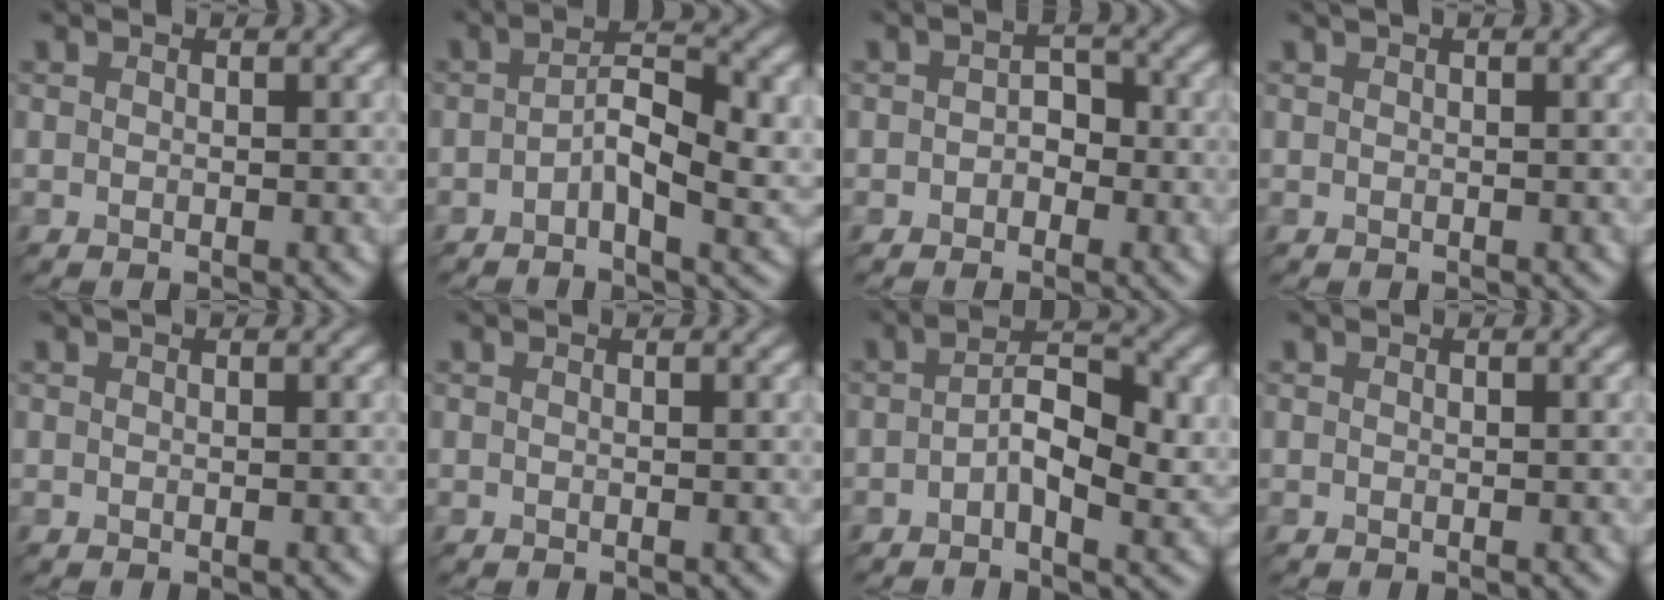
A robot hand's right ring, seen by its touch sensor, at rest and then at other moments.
{"total": 4.0, "force": [-1.0, 0.9, 3.8], "torque": [-0.085, 0.005, -0.011]}
{"total": 0.9, "force": [-0.8, 0.5, 0.1], "torque": [-0.018, 0.008, -0.006]}
{"total": 0.9, "force": [0.4, 0.3, 0.7], "torque": [-0.011, 0.001, -0.001]}
{"total": 0.0}
{"total": 0.0}
{"total": 4.0, "force": [-0.7, 1.3, 3.7], "torque": [-0.080, 0.005, -0.005]}
{"total": 0.6, "force": [-0.1, -0.4, -0.4], "torque": [-0.001, -0.001, 0.007]}